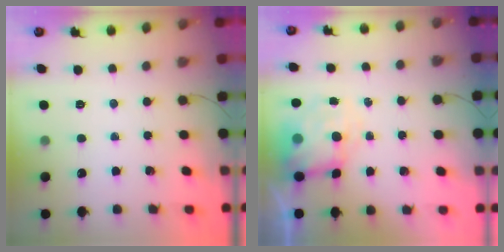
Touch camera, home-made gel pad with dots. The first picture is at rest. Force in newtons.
{"total": 8.3, "press": 8.1, "slide": 1.7}